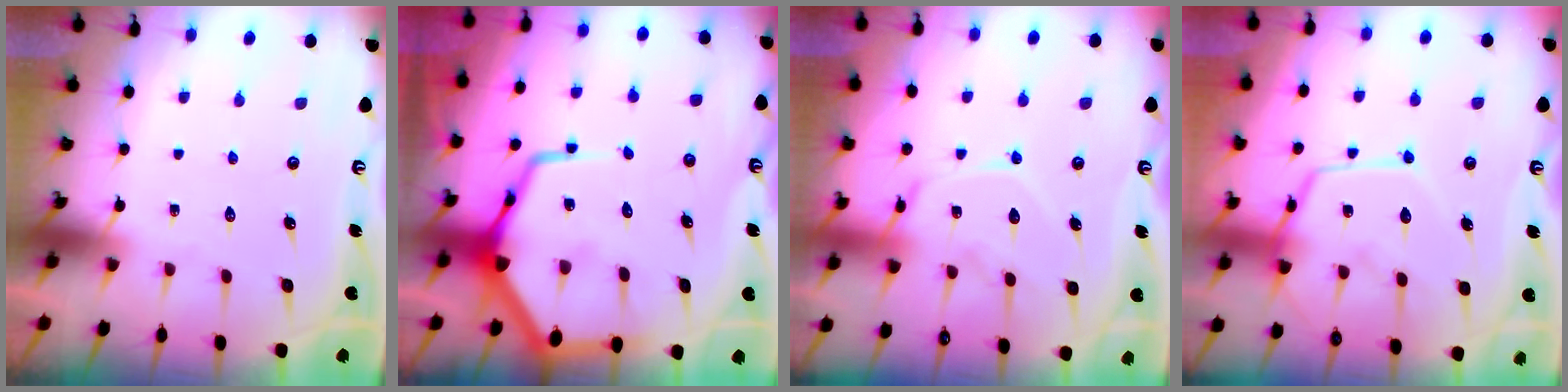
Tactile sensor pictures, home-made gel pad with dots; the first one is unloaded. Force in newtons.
{"total": 13.2, "press": 13.1, "slide": 1.5}
{"total": 14.0, "press": 13.9, "slide": 1.2}
{"total": 14.1, "press": 14.0, "slide": 1.3}